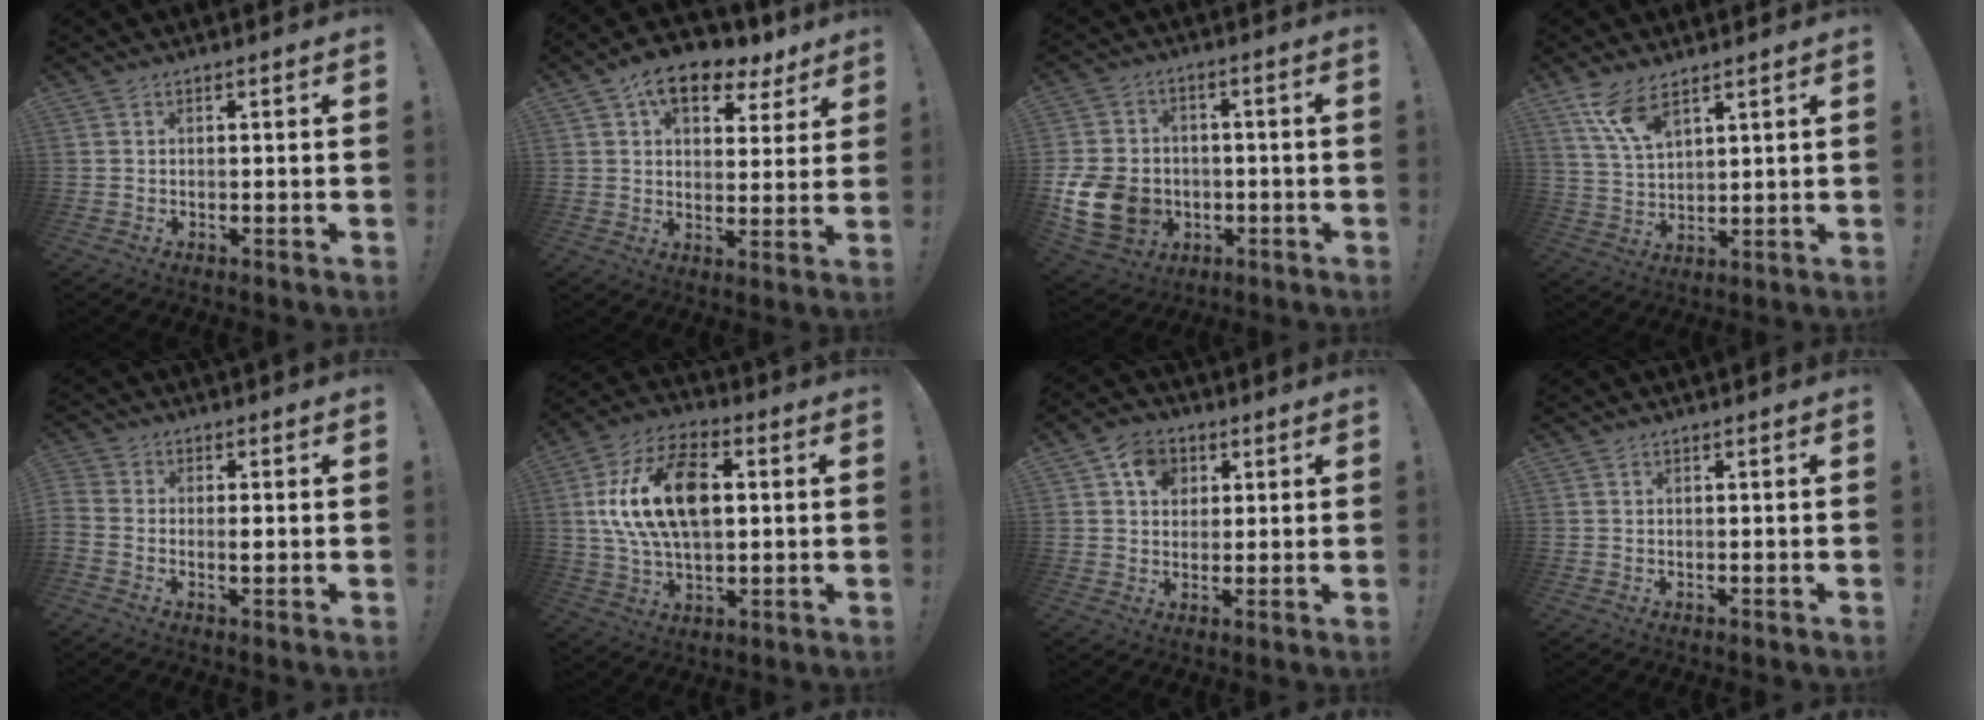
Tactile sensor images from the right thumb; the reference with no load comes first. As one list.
[{"total": 11.5, "force": [6.7, 6.7, 6.4], "torque": [-0.098, -0.034, 0.122]}, {"total": 15.0, "force": [-3.2, 12.4, 7.8], "torque": [-0.159, 0.014, -0.051]}, {"total": 9.1, "force": [6.5, 3.3, 5.4], "torque": [-0.113, -0.028, 0.124]}, {"total": 3.0, "force": [-0.9, 2.1, 1.9], "torque": [-0.049, 0.005, -0.016]}, {"total": 20.4, "force": [3.5, 12.8, 15.4], "torque": [-0.272, 0.005, 0.062]}, {"total": 8.2, "force": [3.1, 6.8, 3.4], "torque": [-0.053, -0.002, 0.060]}, {"total": 0.0}]